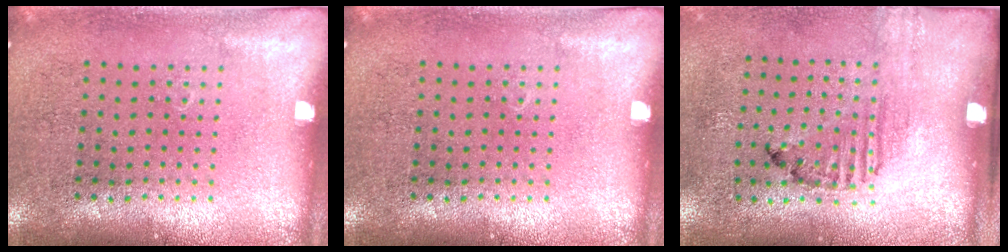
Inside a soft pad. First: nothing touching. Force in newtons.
{"total": 0.0}
{"total": 1.6, "press": 1.1, "slide": 1.2}